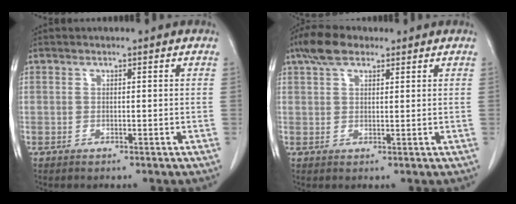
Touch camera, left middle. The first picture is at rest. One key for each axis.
{"total": 5.0, "fx": 3.4, "fy": 2.2, "fz": 2.9, "tx": -0.063, "ty": 0.020, "tz": 0.063}